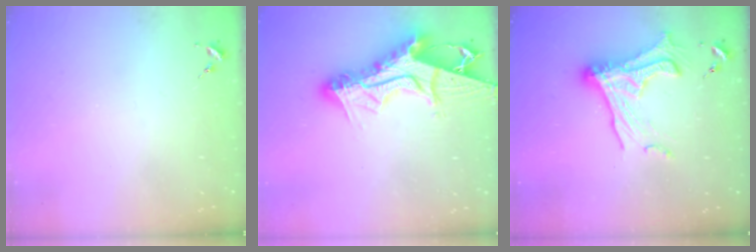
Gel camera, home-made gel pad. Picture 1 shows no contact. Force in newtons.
{"total": 19.7, "press": 19.6, "slide": 1.6}
{"total": 17.5, "press": 17.4, "slide": 1.6}